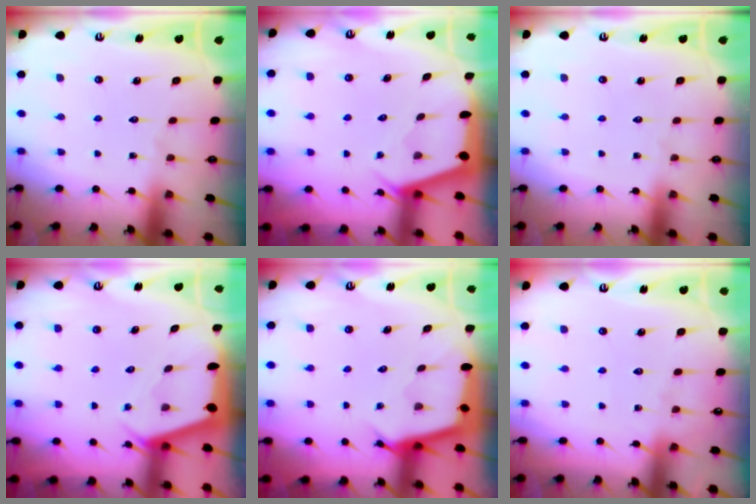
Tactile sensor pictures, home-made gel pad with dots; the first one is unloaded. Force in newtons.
{"total": 2.4, "press": 2.4, "slide": 0.3}
{"total": 0.0}
{"total": 2.5, "press": 2.5, "slide": 0.3}
{"total": 2.8, "press": 2.8, "slide": 0.3}
{"total": 4.5, "press": 4.5, "slide": 0.7}